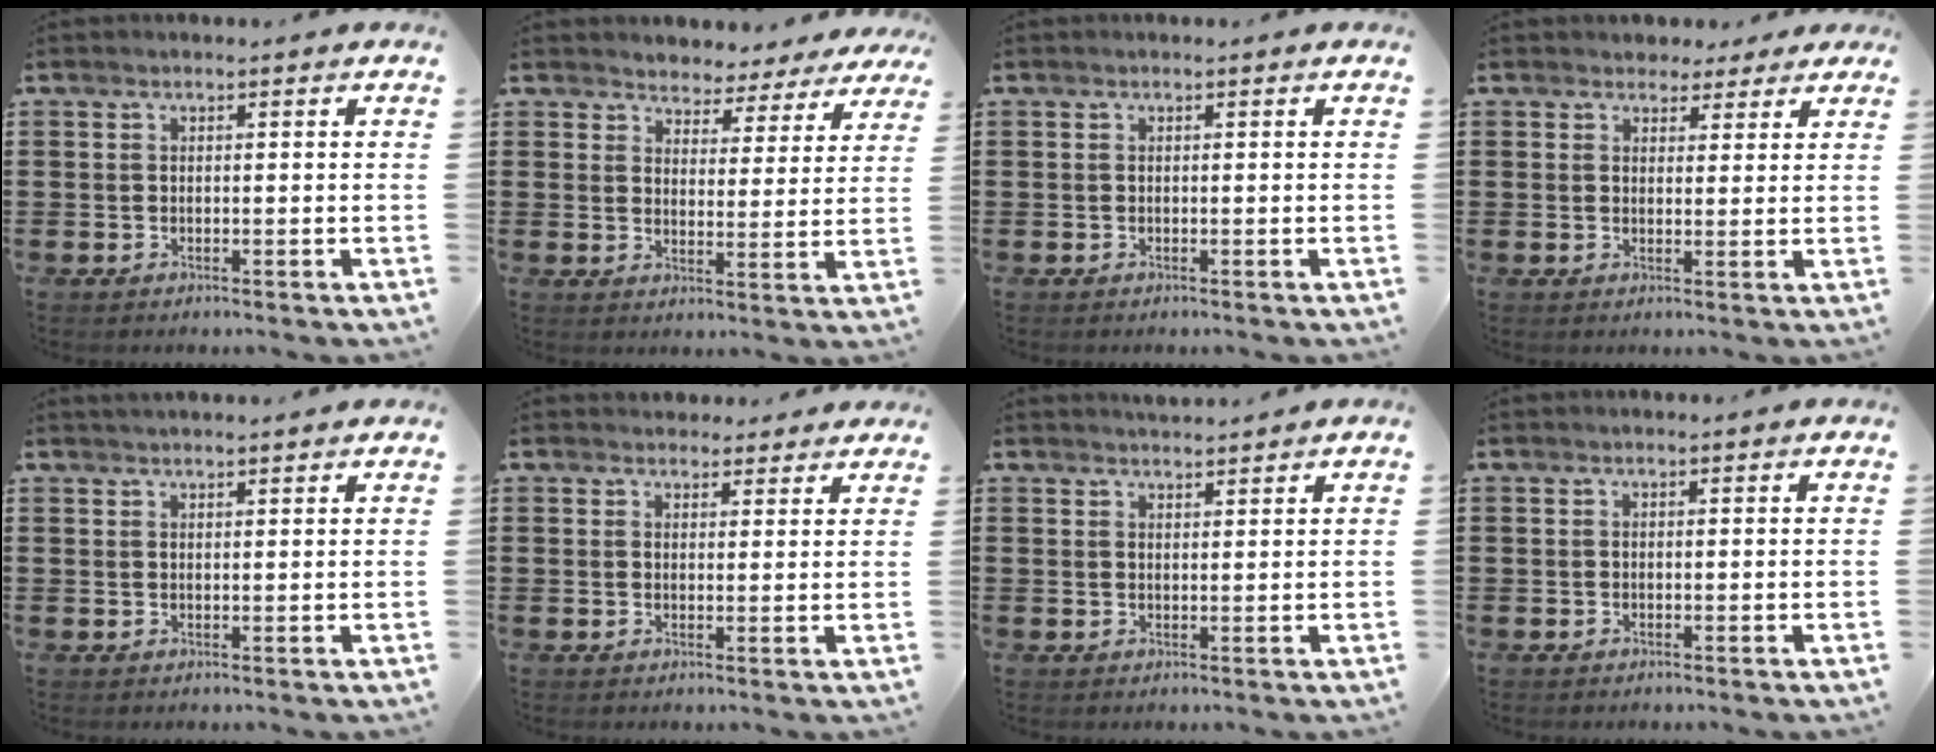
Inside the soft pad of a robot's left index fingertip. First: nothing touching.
{"total": 3.6, "force": [3.5, 1.0, -0.4], "torque": [-0.017, -0.021, 0.058]}
{"total": 0.0}
{"total": 2.9, "force": [2.4, 1.6, 0.3], "torque": [-0.016, 0.006, 0.046]}
{"total": 1.2, "force": [1.2, 0.0, 0.2], "torque": [-0.005, 0.001, 0.022]}
{"total": 2.5, "force": [2.3, 0.9, 0.0], "torque": [0.001, -0.002, 0.044]}
{"total": 1.6, "force": [1.6, 0.1, -0.1], "torque": [-0.002, 0.003, 0.032]}
{"total": 0.0}